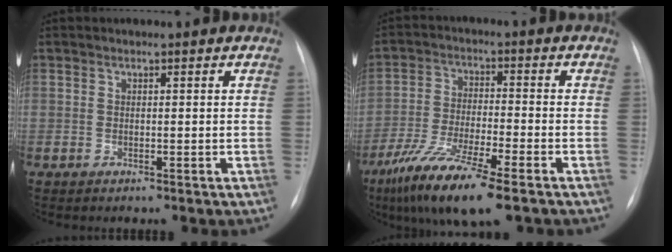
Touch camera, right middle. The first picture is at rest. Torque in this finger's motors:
{"motor_torque": [1.29, -0.85, 0.52, 0.21]}